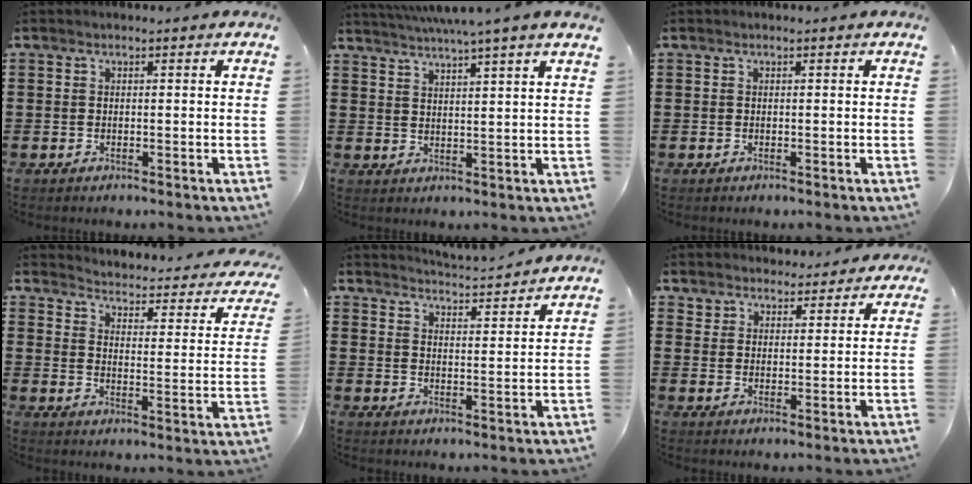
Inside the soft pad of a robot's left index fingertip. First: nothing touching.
{"total": 4.2, "force": [3.6, -1.3, 1.6], "torque": [-0.044, -0.018, 0.061]}
{"total": 0.0}
{"total": 2.5, "force": [2.5, -0.3, 0.5], "torque": [-0.031, -0.033, 0.032]}
{"total": 3.8, "force": [3.7, -0.9, 0.3], "torque": [-0.021, -0.029, 0.063]}
{"total": 4.3, "force": [4.0, 1.7, 0.1], "torque": [-0.018, -0.009, 0.076]}